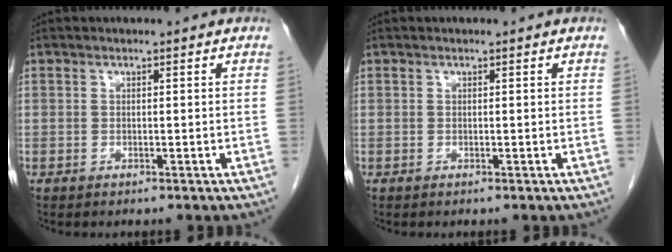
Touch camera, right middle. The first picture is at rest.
{"total": 0.0}